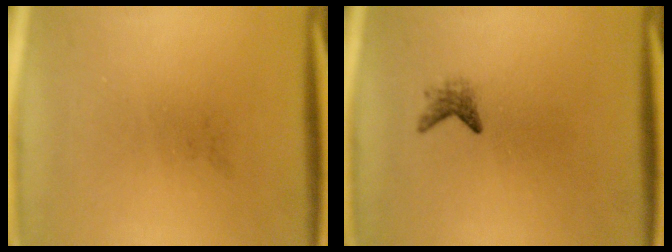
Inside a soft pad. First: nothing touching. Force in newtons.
{"total": 1.5}